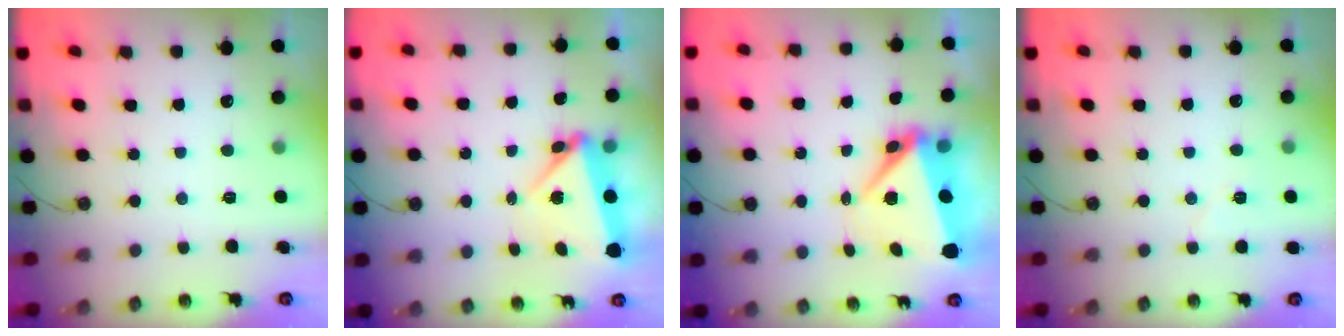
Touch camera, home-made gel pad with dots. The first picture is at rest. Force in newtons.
{"total": 6.3, "press": 5.3, "slide": 3.4}
{"total": 9.4, "press": 9.1, "slide": 2.2}
{"total": 4.9, "press": 4.6, "slide": 1.7}